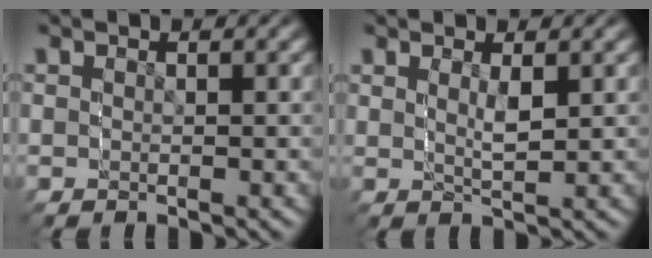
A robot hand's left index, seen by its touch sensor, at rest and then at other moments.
{"total": 1.7, "force": [1.6, -0.2, 0.3], "torque": [-0.013, 0.006, 0.021]}